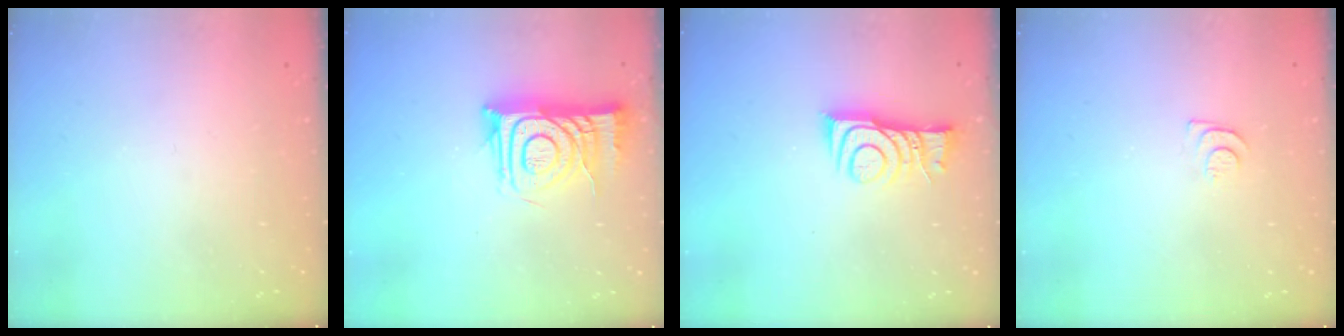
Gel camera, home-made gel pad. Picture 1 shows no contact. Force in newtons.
{"total": 14.2, "press": 14.2, "slide": 1.2}
{"total": 9.6, "press": 9.5, "slide": 1.2}
{"total": 5.5, "press": 5.5, "slide": 0.5}